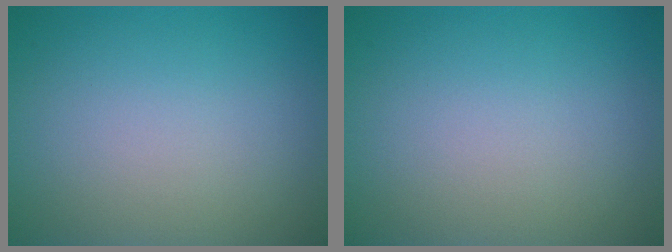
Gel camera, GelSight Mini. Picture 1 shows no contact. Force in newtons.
{"total": 0.0}